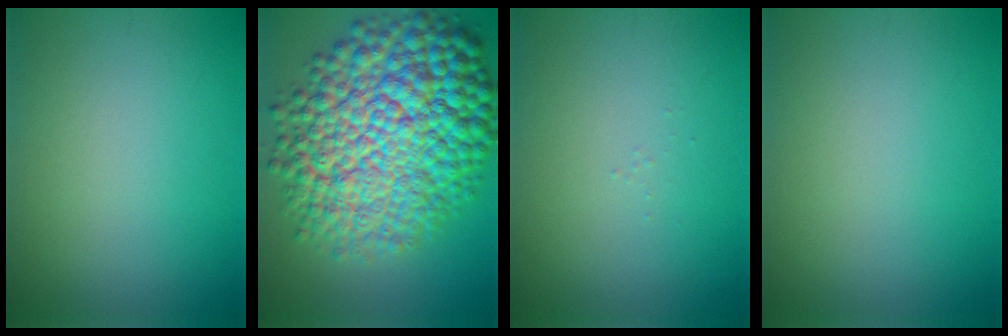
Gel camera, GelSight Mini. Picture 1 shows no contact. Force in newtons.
{"total": 16.5, "press": 16.5, "slide": 0.2}
{"total": 0.0}
{"total": 0.0}